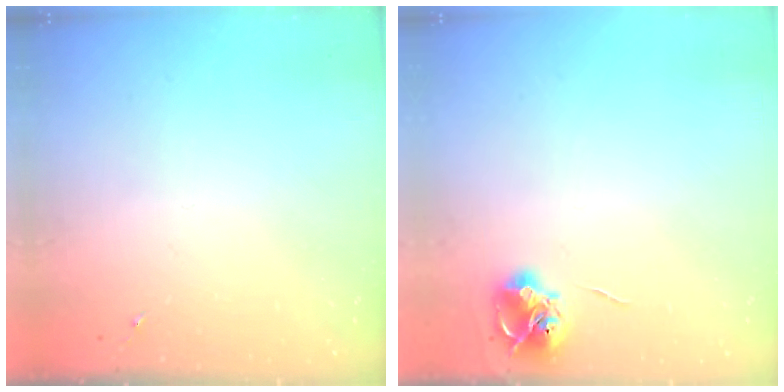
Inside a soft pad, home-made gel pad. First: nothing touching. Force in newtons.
{"total": 7.3, "press": 7.3, "slide": 0.6}